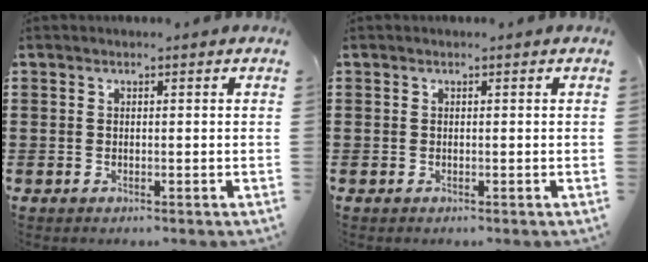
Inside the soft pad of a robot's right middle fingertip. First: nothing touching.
{"total": 0.0}